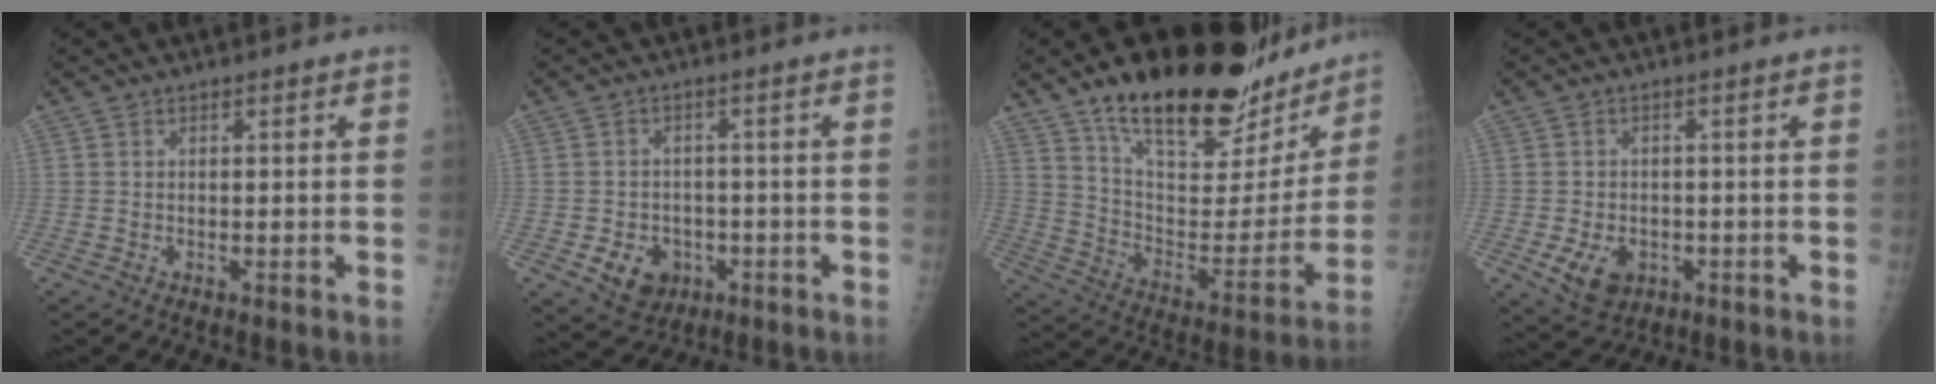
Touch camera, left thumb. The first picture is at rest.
{"total": 6.7, "force": [-2.3, 5.4, 3.1], "torque": [-0.029, 0.013, -0.026]}
{"total": 29.5, "force": [20.5, 11.7, 17.6], "torque": [-0.230, -0.069, 0.321]}
{"total": 6.0, "force": [-2.0, 4.5, 3.5], "torque": [-0.052, 0.004, -0.021]}